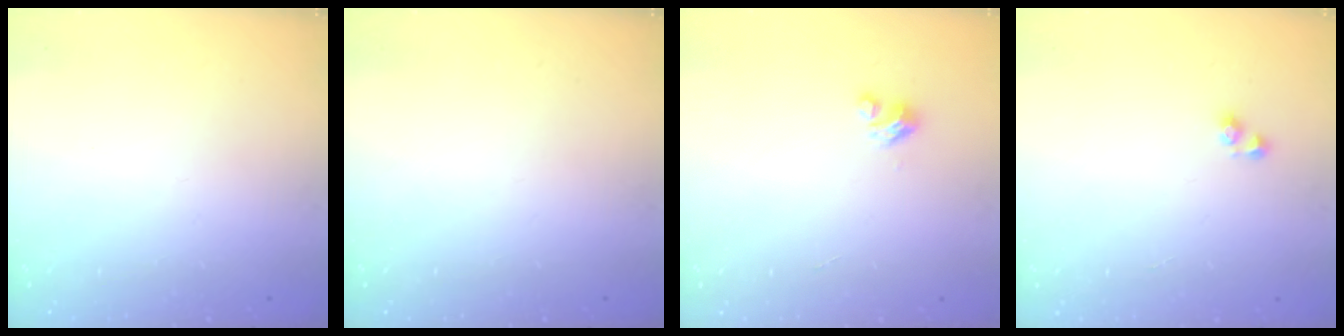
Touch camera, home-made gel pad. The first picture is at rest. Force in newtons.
{"total": 0.0}
{"total": 2.9, "press": 2.9, "slide": 0.2}
{"total": 2.9, "press": 2.8, "slide": 0.3}